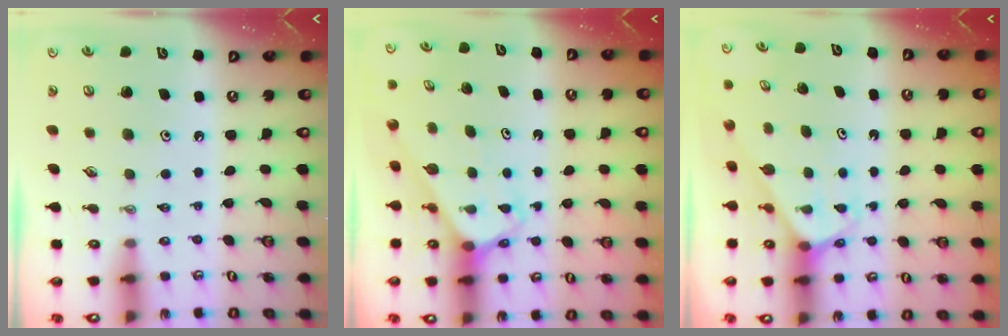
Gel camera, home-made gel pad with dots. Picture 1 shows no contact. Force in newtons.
{"total": 2.8, "press": 2.8, "slide": 0.2}
{"total": 2.5, "press": 2.5, "slide": 0.1}